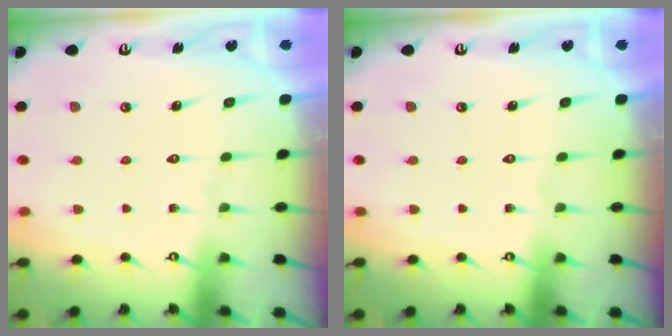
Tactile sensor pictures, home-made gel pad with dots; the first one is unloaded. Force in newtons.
{"total": 0.0}